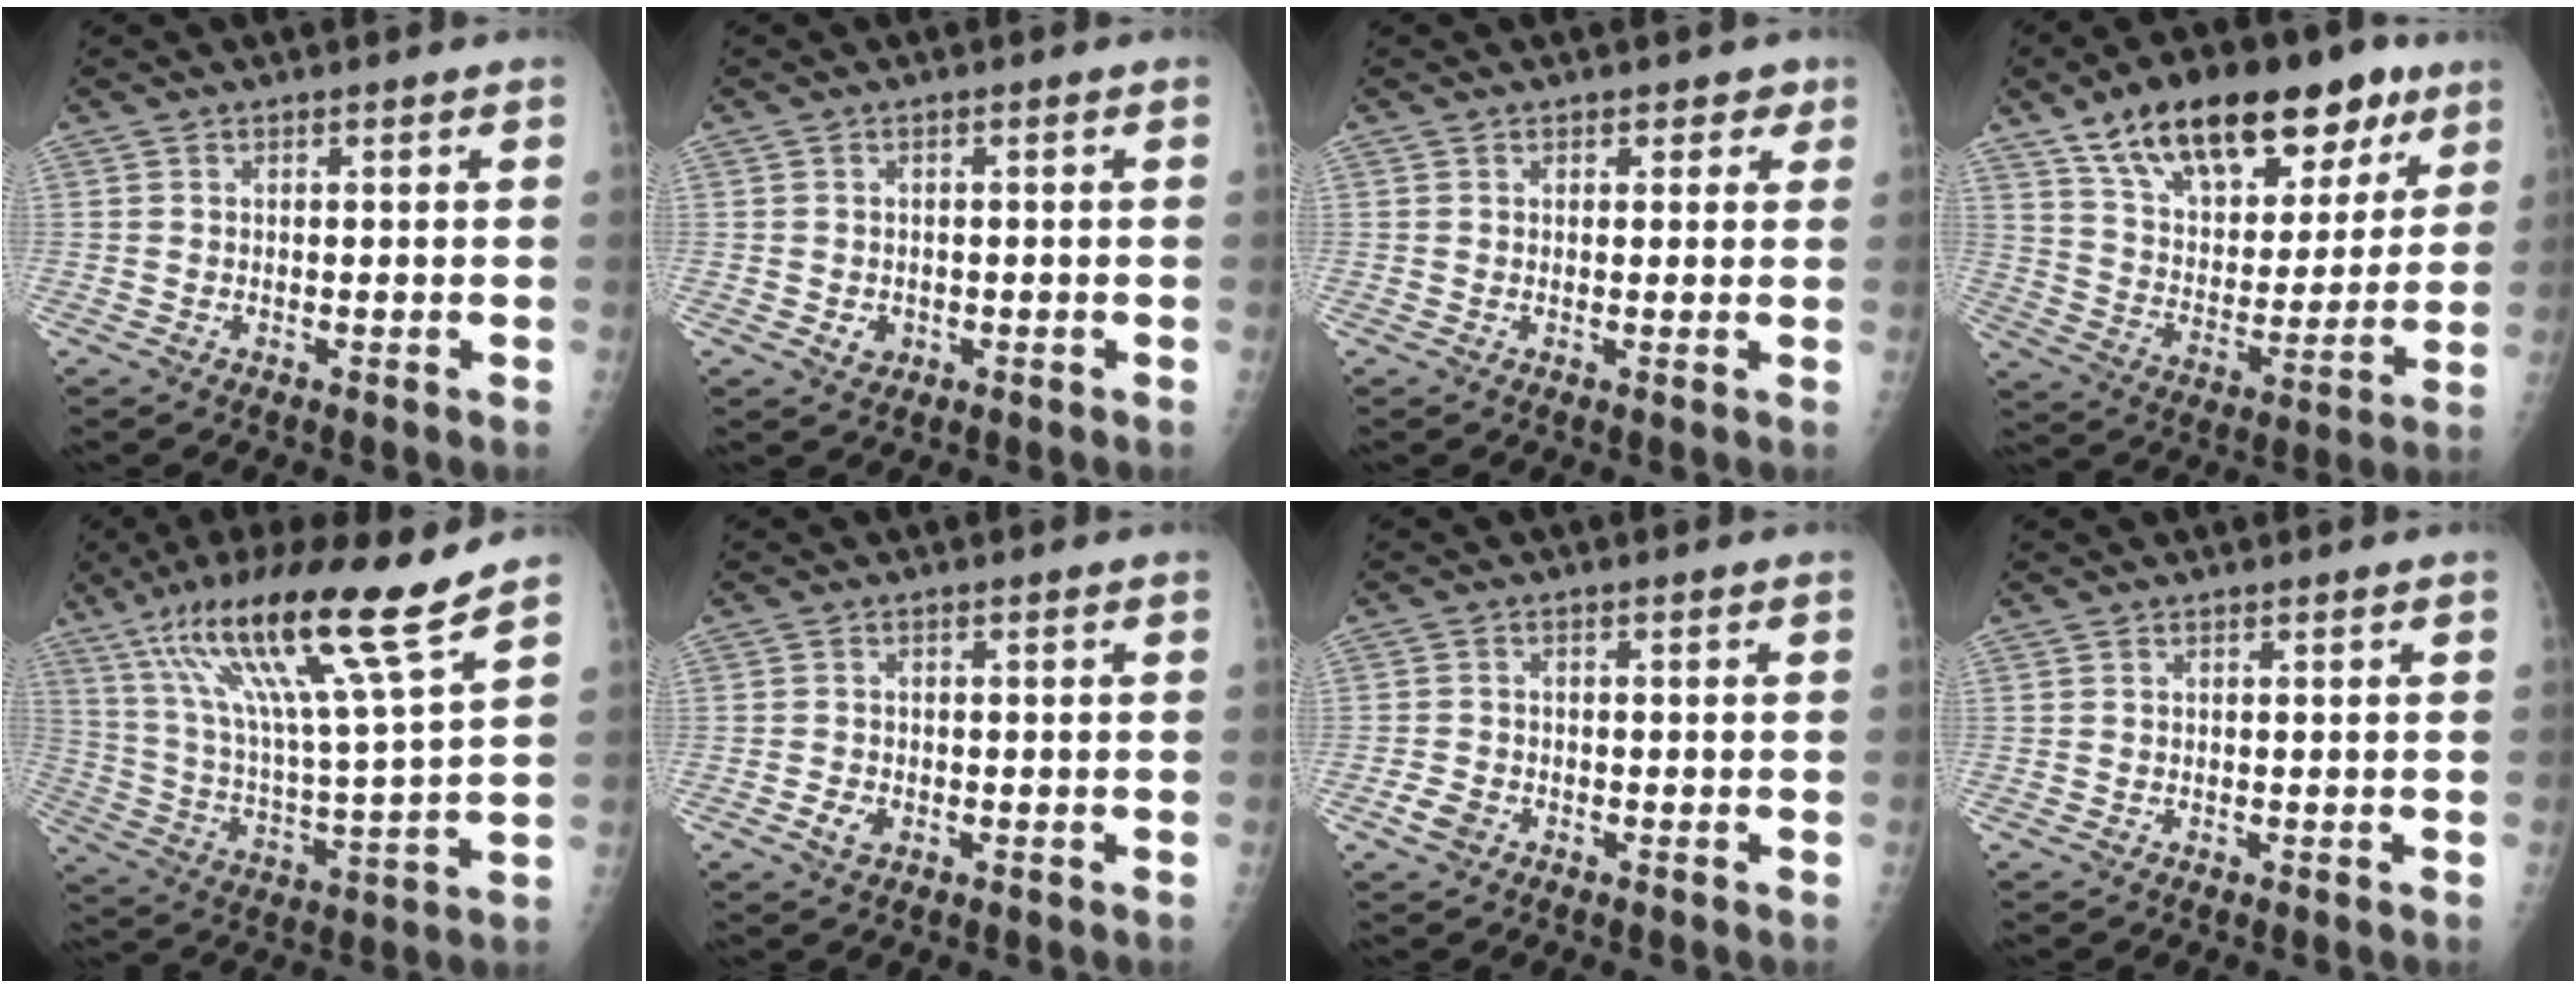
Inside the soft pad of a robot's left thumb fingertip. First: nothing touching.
{"total": 2.2, "force": [-0.5, 2.0, 0.9], "torque": [-0.006, 0.002, -0.001]}
{"total": 2.6, "force": [1.5, 1.9, 1.1], "torque": [0.014, -0.004, 0.014]}
{"total": 26.0, "force": [15.4, 12.7, 16.6], "torque": [-0.223, -0.021, 0.251]}
{"total": 20.2, "force": [13.3, 0.4, 15.2], "torque": [-0.258, -0.054, 0.236]}
{"total": 2.5, "force": [-1.0, 1.7, 1.4], "torque": [-0.022, 0.002, -0.016]}
{"total": 3.0, "force": [-1.5, 2.1, 1.4], "torque": [-0.025, 0.006, -0.028]}
{"total": 0.0}